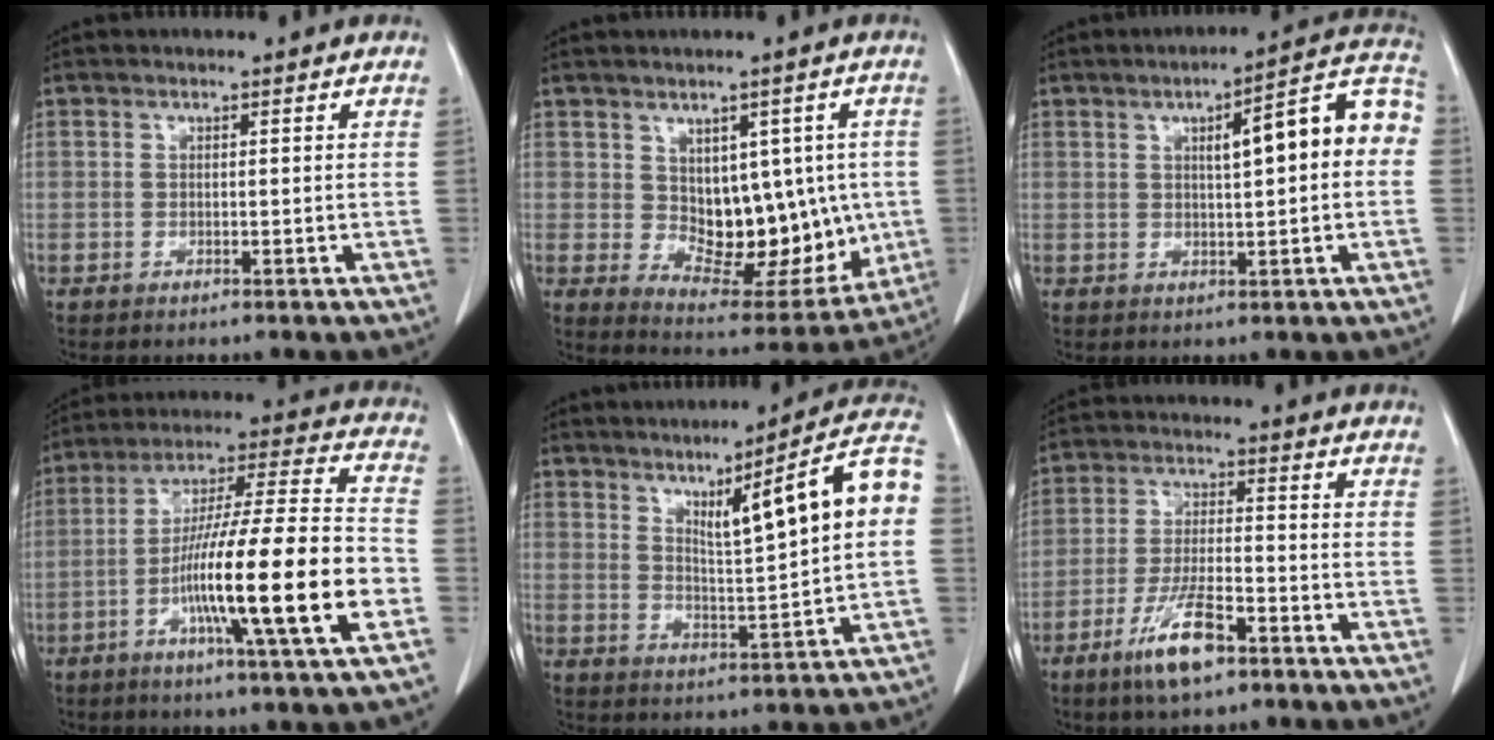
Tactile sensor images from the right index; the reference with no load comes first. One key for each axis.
{"total": 13.2, "fx": 0.3, "fy": 7.7, "fz": 10.8, "tx": -0.128, "ty": 0.010, "tz": 0.036}
{"total": 11.3, "fx": 1.5, "fy": 1.9, "fz": 11.1, "tx": -0.146, "ty": 0.036, "tz": 0.014}
{"total": 21.3, "fx": -6.5, "fy": 0.3, "fz": 20.3, "tx": -0.330, "ty": -0.010, "tz": -0.110}
{"total": 13.5, "fx": 3.4, "fy": 0.0, "fz": 13.1, "tx": -0.189, "ty": 0.011, "tz": 0.052}
{"total": 8.8, "fx": -5.3, "fy": 1.8, "fz": 6.8, "tx": -0.132, "ty": -0.013, "tz": -0.094}